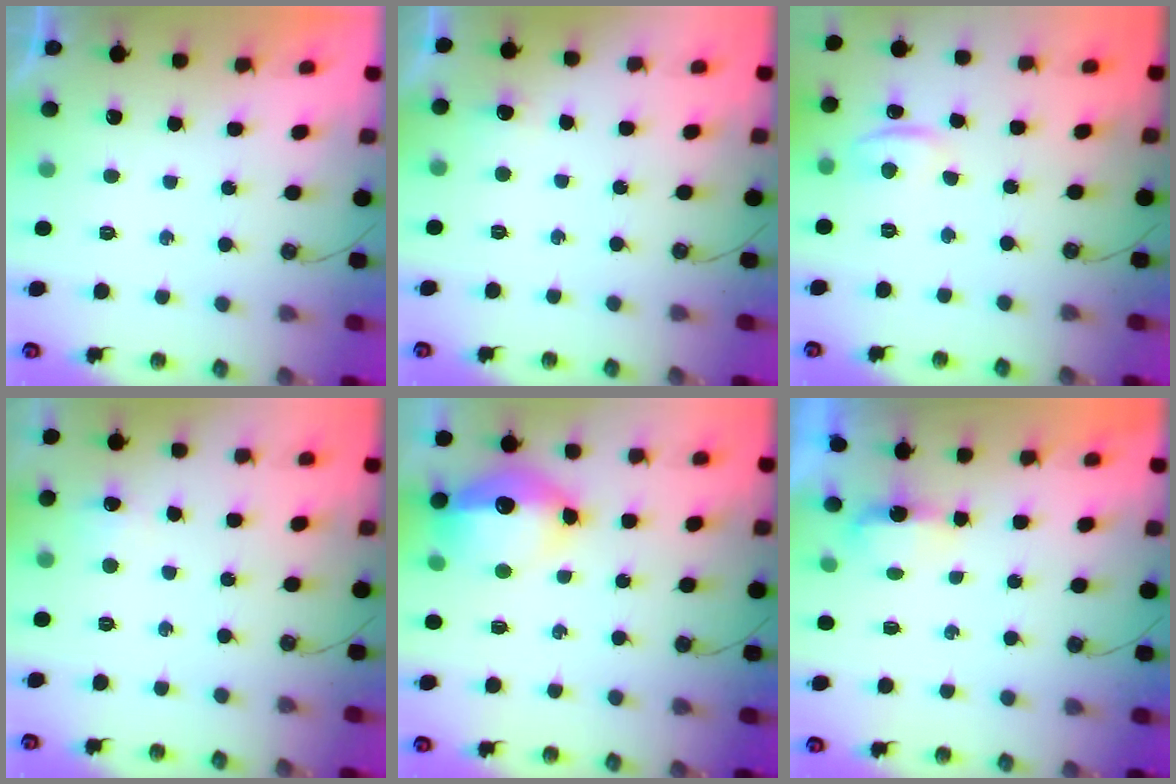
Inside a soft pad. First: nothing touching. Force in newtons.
{"total": 3.0, "press": 2.8, "slide": 1.0}
{"total": 3.8, "press": 3.8, "slide": 0.4}
{"total": 5.4, "press": 5.4, "slide": 0.7}
{"total": 13.4, "press": 13.3, "slide": 1.5}
{"total": 3.0, "press": 2.9, "slide": 0.6}